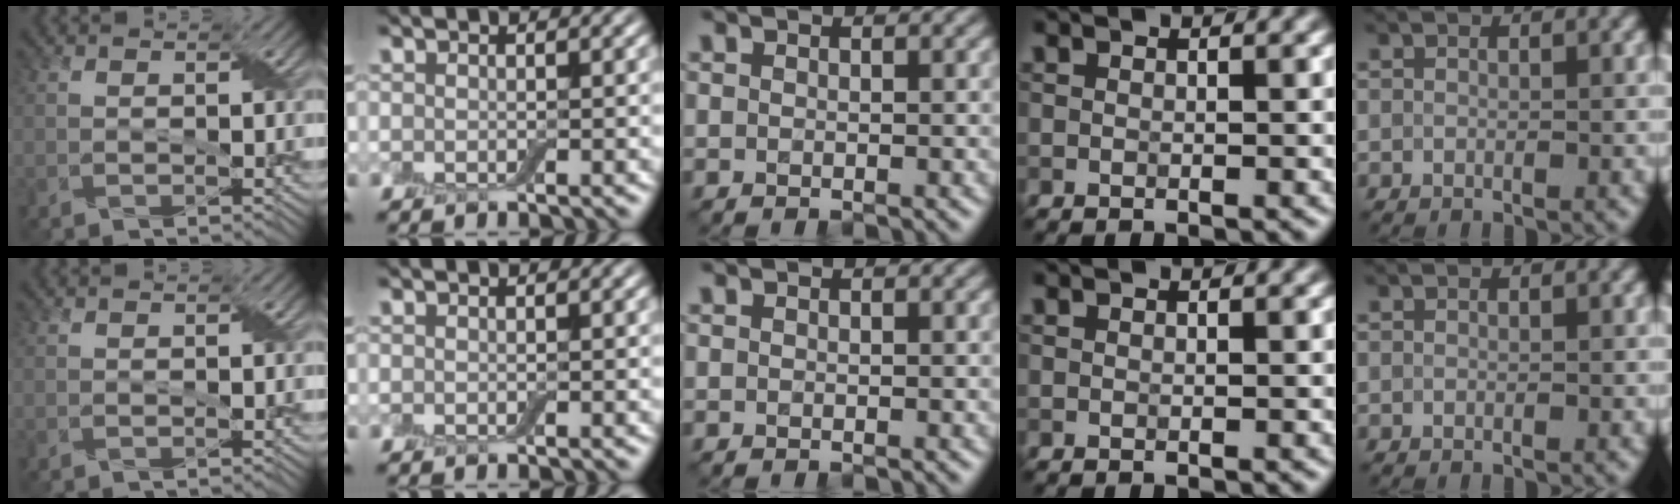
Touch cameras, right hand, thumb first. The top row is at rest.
{}